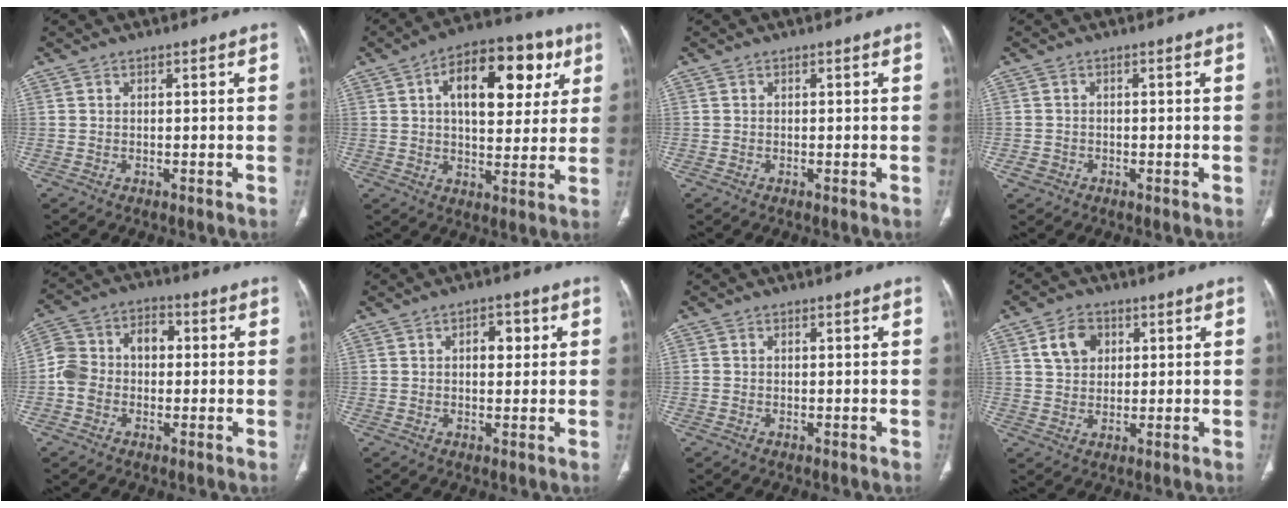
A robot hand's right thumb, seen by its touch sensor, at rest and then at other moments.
{"total": 17.5, "force": [5.9, 9.4, 13.6], "torque": [-0.149, 0.008, 0.082]}
{"total": 0.0}
{"total": 1.6, "force": [-0.7, 1.4, 0.4], "torque": [-0.003, 0.006, -0.014]}
{"total": 9.6, "force": [-0.4, 7.4, 6.1], "torque": [-0.101, 0.042, -0.018]}
{"total": 4.0, "force": [1.1, 2.4, 3.0], "torque": [-0.028, 0.000, 0.012]}
{"total": 0.5, "force": [0.0, 0.5, 0.2], "torque": [-0.002, 0.003, 0.000]}
{"total": 6.4, "force": [2.4, 4.9, 3.5], "torque": [-0.040, -0.003, 0.041]}